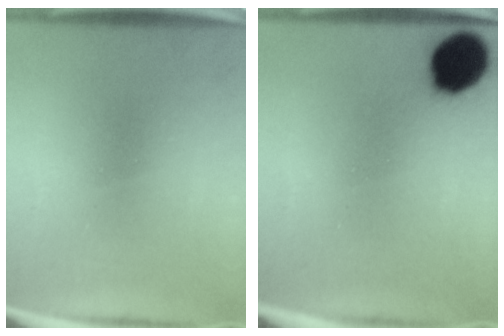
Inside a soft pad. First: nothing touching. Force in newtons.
{"total": 12.2}